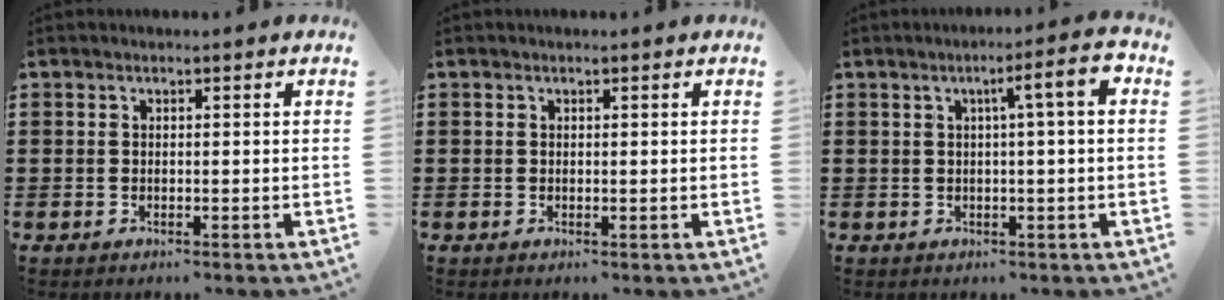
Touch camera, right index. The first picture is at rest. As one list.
[{"total": 0.0}, {"total": 5.1, "force": [0.6, 0.2, 5.0], "torque": [-0.088, -0.003, 0.003]}]